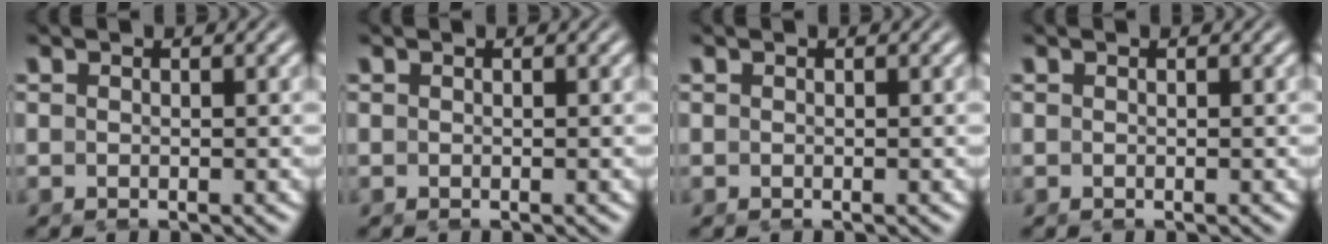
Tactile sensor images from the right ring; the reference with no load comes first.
{"total": 0.0}
{"total": 0.0}
{"total": 0.0}